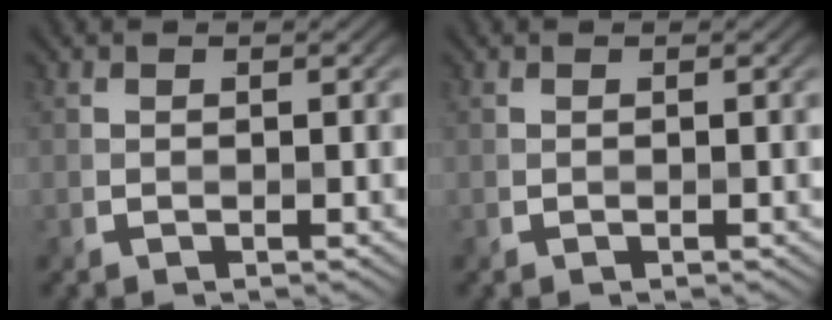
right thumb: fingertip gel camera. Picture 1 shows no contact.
{"total": 0.0}